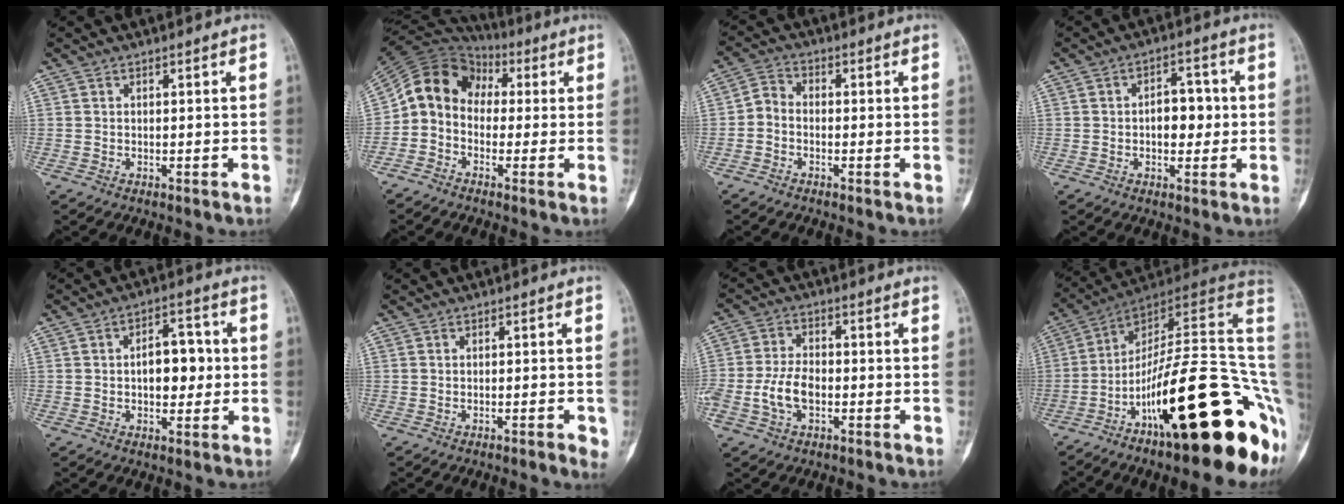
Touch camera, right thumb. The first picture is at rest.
{"total": 11.6, "force": [-0.1, 9.8, 6.2], "torque": [-0.095, 0.055, -0.017]}
{"total": 3.9, "force": [-1.4, 3.0, 2.0], "torque": [-0.026, 0.016, -0.041]}
{"total": 6.7, "force": [-0.1, 4.4, 5.1], "torque": [-0.041, 0.018, -0.004]}
{"total": 8.5, "force": [0.0, 5.2, 6.7], "torque": [-0.061, 0.020, -0.003]}
{"total": 2.7, "force": [-1.1, 0.9, 2.3], "torque": [-0.026, 0.001, -0.013]}
{"total": 4.8, "force": [-1.7, 2.9, 3.4], "torque": [-0.070, 0.015, -0.035]}
{"total": 27.4, "force": [-9.0, 6.5, 25.0], "torque": [-0.285, 0.076, -0.139]}